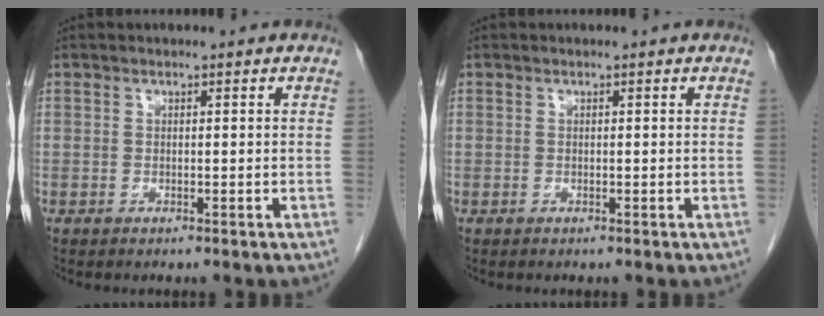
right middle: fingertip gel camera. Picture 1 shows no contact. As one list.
[{"total": 0.0}]